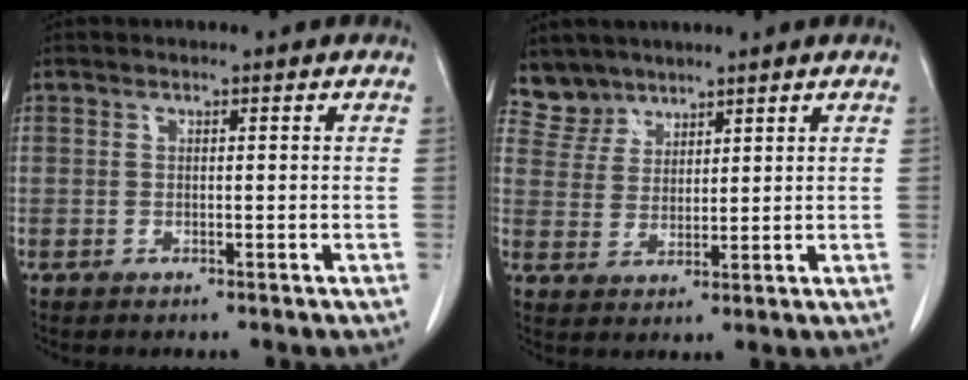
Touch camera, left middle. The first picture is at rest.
{"total": 4.4, "force": [3.9, 2.0, -0.6], "torque": [0.017, 0.002, 0.081]}